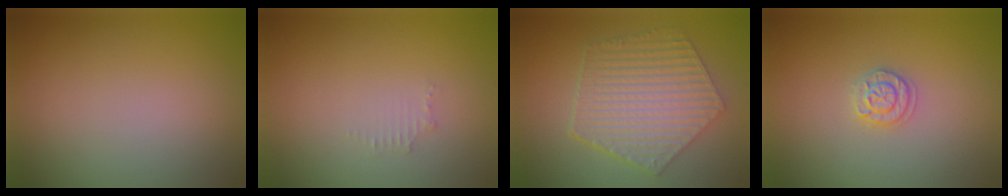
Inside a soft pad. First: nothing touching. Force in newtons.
{"total": 0.9, "press": 0.8, "slide": 0.1}
{"total": 6.8, "press": 5.0, "slide": 4.6}
{"total": 1.7, "press": 1.7, "slide": 0.2}